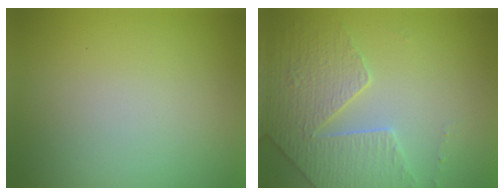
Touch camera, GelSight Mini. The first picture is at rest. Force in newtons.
{"total": 4.2, "press": 4.1, "slide": 1.0}